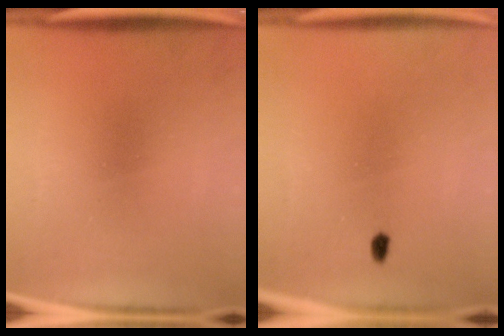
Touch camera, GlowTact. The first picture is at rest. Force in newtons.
{"total": 1.1}